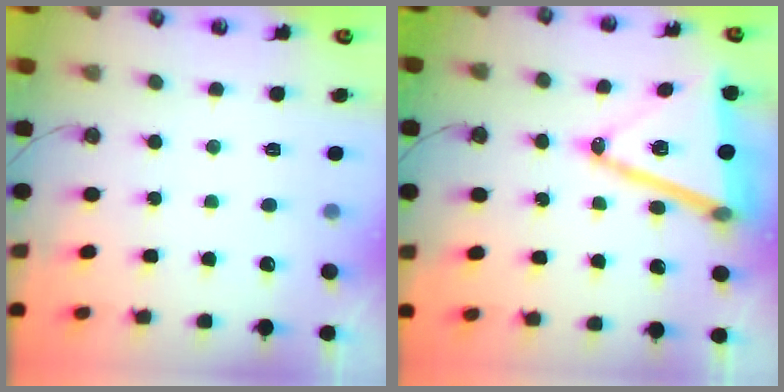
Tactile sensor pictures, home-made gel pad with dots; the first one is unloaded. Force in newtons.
{"total": 19.9, "press": 19.5, "slide": 3.8}